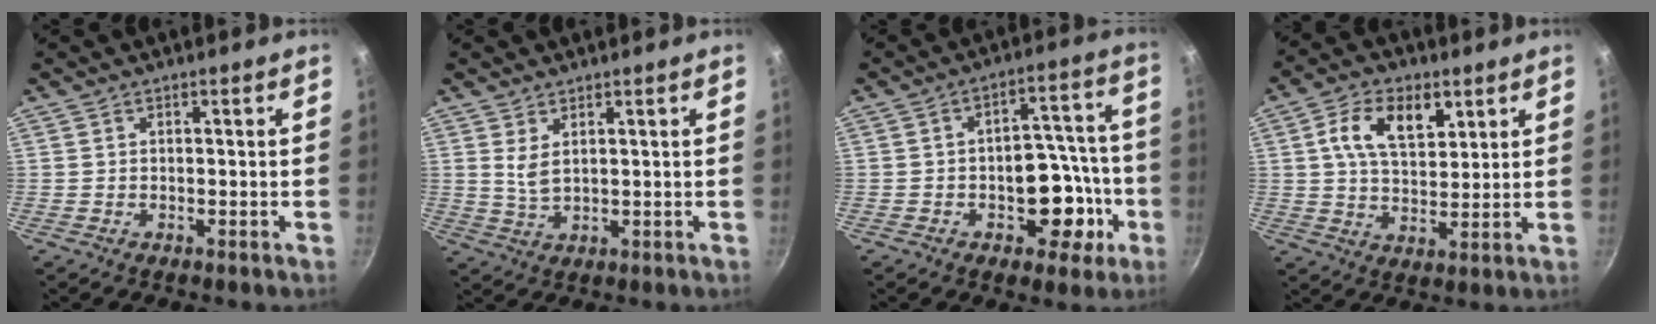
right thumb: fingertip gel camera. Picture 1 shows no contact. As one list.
[{"total": 3.2, "force": [1.3, 1.3, 2.6], "torque": [-0.053, -0.012, 0.034]}, {"total": 13.4, "force": [-4.0, 8.1, 9.8], "torque": [-0.084, 0.053, -0.051]}, {"total": 10.9, "force": [4.2, 6.2, 7.9], "torque": [-0.122, -0.010, 0.075]}]